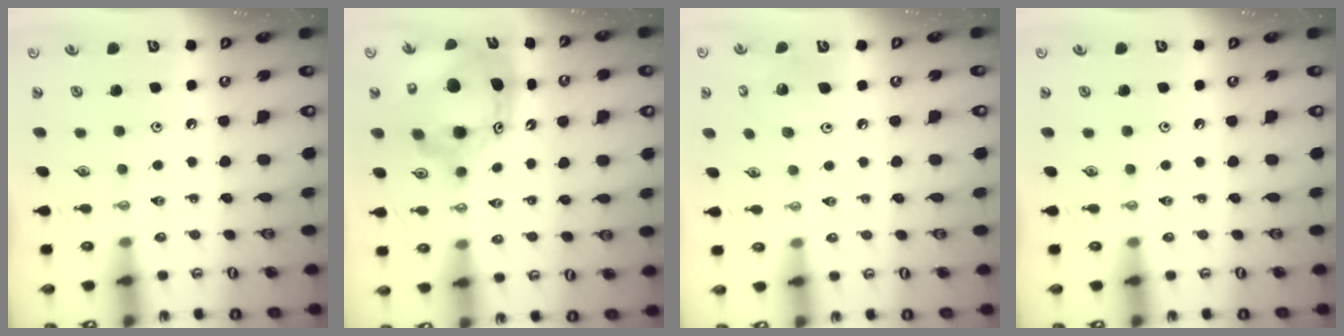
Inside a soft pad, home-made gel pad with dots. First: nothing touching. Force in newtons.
{"total": 16.2, "press": 16.1, "slide": 1.5}
{"total": 6.8, "press": 6.3, "slide": 2.4}
{"total": 0.0}